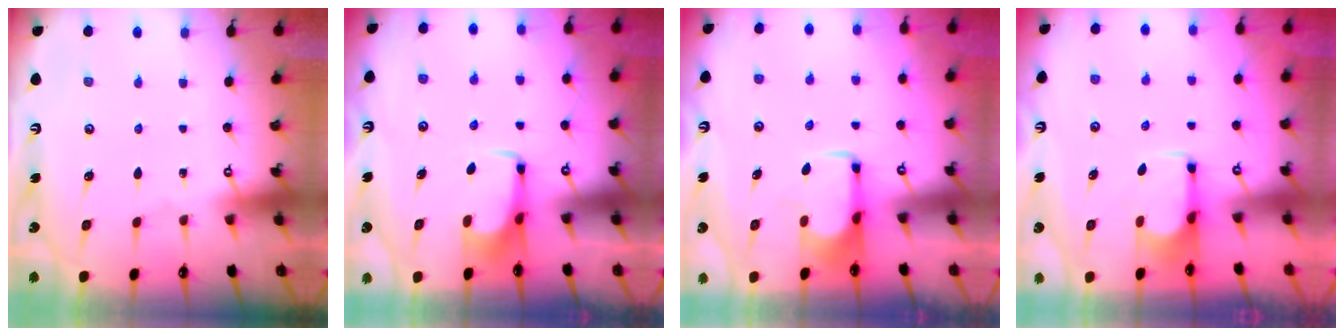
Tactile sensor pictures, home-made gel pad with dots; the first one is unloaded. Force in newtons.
{"total": 3.3, "press": 3.3, "slide": 0.4}
{"total": 1.9, "press": 1.9, "slide": 0.4}
{"total": 2.6, "press": 2.5, "slide": 0.9}